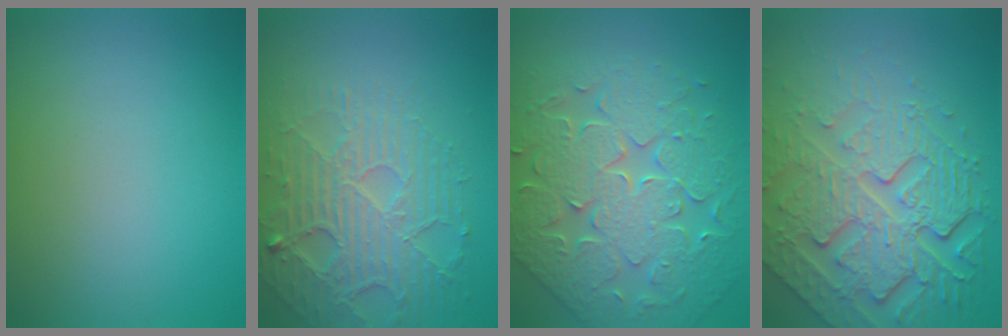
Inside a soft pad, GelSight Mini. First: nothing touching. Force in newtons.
{"total": 5.6, "press": 4.5, "slide": 3.3}
{"total": 6.8, "press": 6.0, "slide": 3.2}
{"total": 8.2, "press": 5.8, "slide": 5.8}